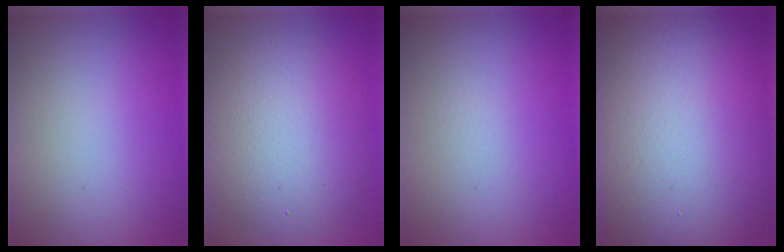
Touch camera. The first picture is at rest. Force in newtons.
{"total": 7.3, "press": 7.3, "slide": 0.7}
{"total": 0.0}
{"total": 18.2, "press": 18.1, "slide": 0.8}